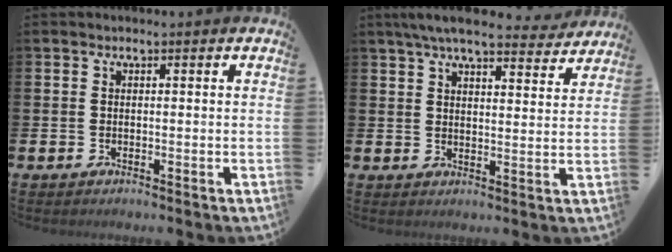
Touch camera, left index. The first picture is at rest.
{"total": 6.6, "force": [6.1, 1.0, 2.4], "torque": [-0.053, -0.029, 0.106]}